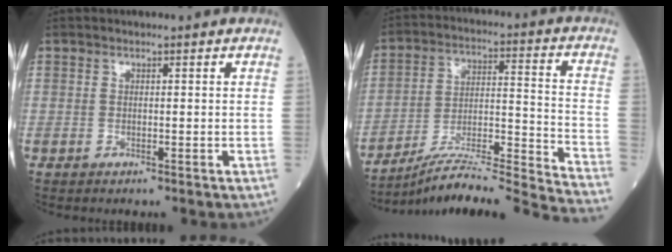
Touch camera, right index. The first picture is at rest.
{"total": 21.7, "force": [-20.2, -1.9, 7.8], "torque": [-0.096, 0.001, -0.309]}